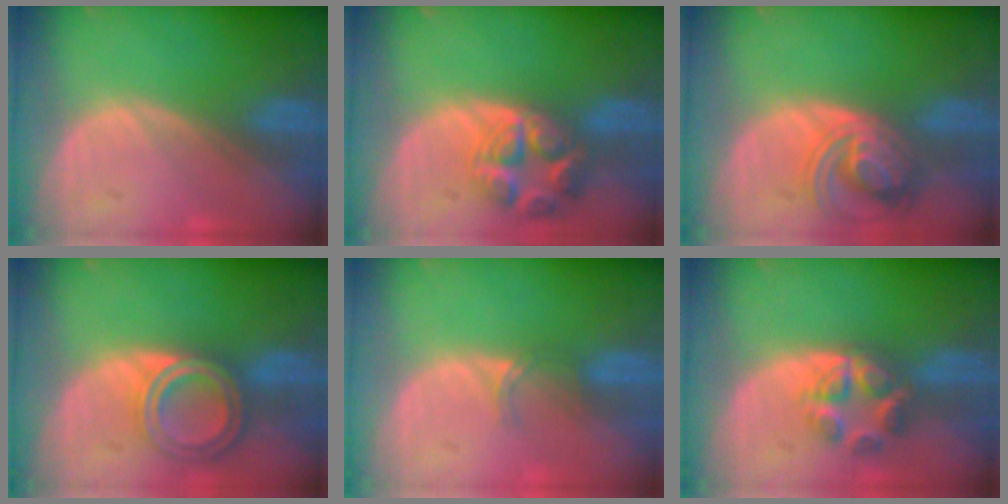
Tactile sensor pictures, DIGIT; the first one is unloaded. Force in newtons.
{"total": 7.6, "press": 6.7, "slide": 3.6}
{"total": 7.2, "press": 6.8, "slide": 2.5}
{"total": 6.8, "press": 6.1, "slide": 3.1}
{"total": 1.9, "press": 1.5, "slide": 1.2}
{"total": 5.8, "press": 5.4, "slide": 2.2}